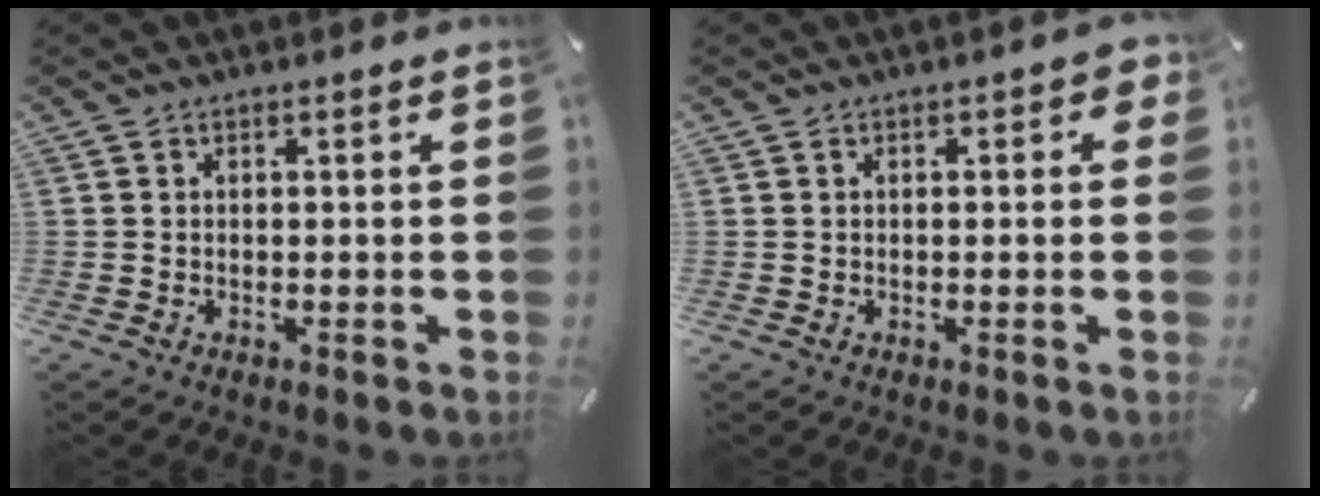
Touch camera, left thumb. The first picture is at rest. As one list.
[{"total": 1.8, "force": [0.0, 1.2, 1.3], "torque": [-0.016, 0.005, -0.003]}]